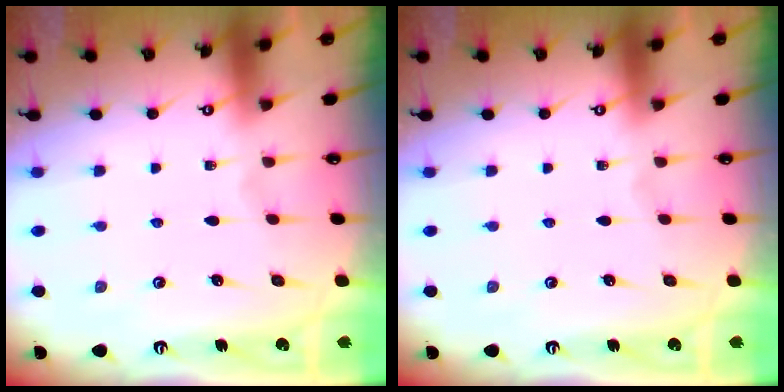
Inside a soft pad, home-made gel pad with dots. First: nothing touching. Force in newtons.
{"total": 0.0}